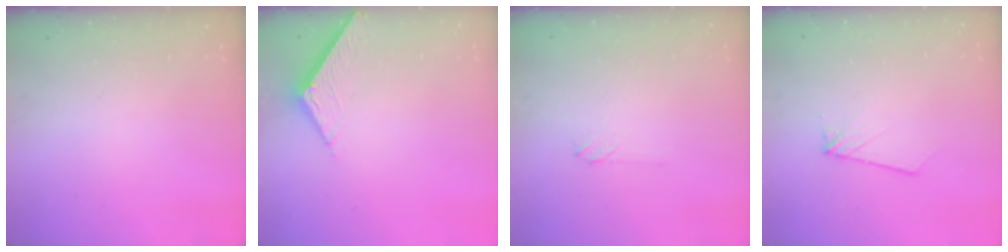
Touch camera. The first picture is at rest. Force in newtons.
{"total": 7.4, "press": 7.4, "slide": 0.2}
{"total": 2.0, "press": 2.0, "slide": 0.3}
{"total": 1.7, "press": 1.7, "slide": 0.1}